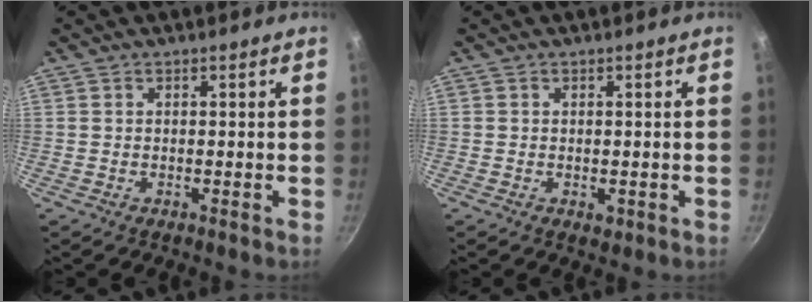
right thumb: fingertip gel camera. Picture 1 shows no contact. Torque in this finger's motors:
{"motor_torque": [0.23, -0.01, 0.20, -0.15, 0.02]}